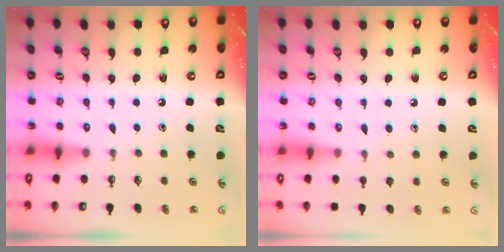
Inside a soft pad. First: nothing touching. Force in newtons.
{"total": 6.9, "press": 6.9, "slide": 0.7}